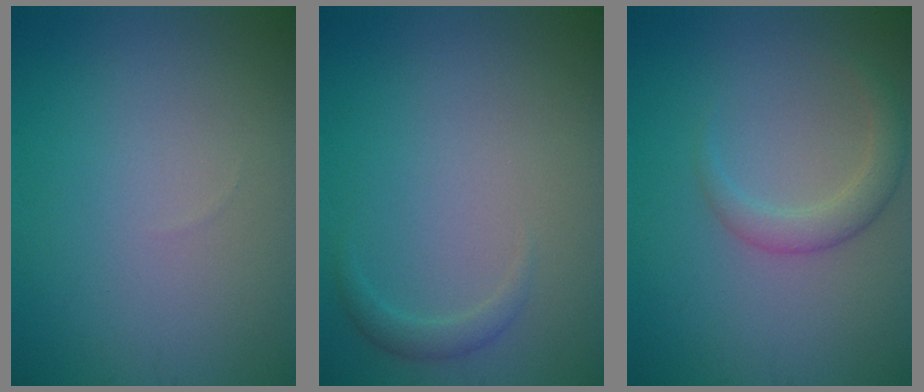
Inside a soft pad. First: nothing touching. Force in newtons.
{"total": 1.2, "press": 1.2, "slide": 0.1}
{"total": 2.4, "press": 2.4, "slide": 0.1}